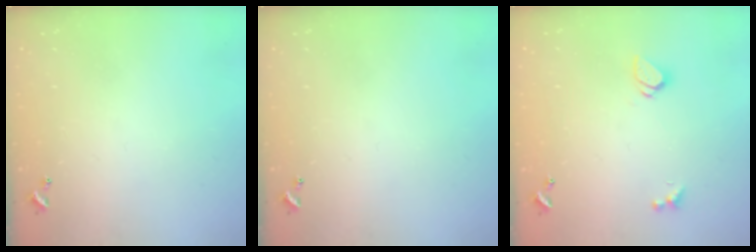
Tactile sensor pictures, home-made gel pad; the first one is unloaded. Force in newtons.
{"total": 0.0}
{"total": 1.3, "press": 1.2, "slide": 0.4}